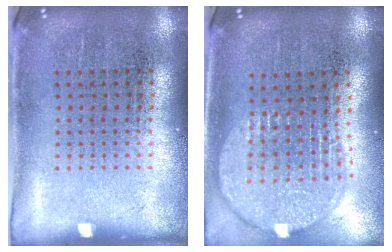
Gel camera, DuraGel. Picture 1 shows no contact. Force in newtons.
{"total": 2.0, "press": 1.7, "slide": 1.1}